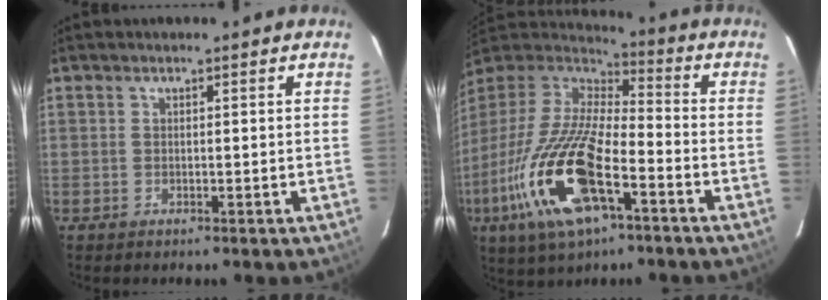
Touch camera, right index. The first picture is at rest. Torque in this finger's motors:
{"motor_torque": [1.68, -0.46, 1.05, 0.21]}